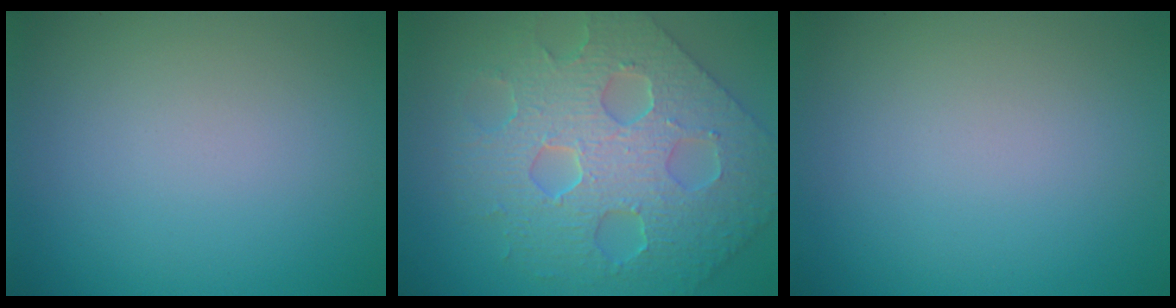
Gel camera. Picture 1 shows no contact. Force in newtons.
{"total": 7.2, "press": 6.3, "slide": 3.5}
{"total": 0.0}